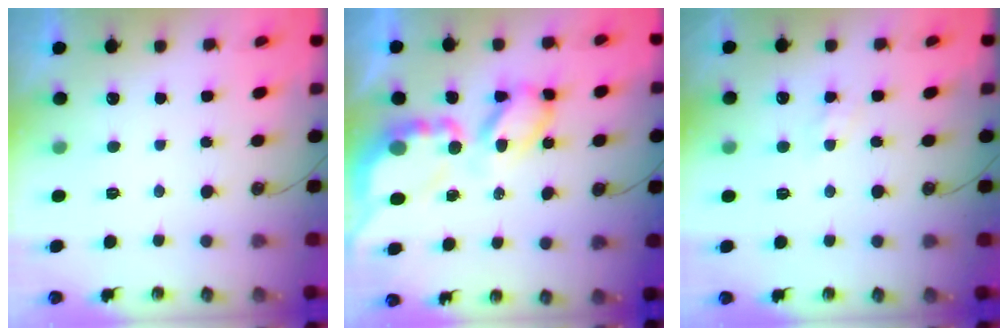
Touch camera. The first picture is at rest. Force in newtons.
{"total": 13.0, "press": 12.9, "slide": 1.0}
{"total": 6.7, "press": 6.6, "slide": 0.9}